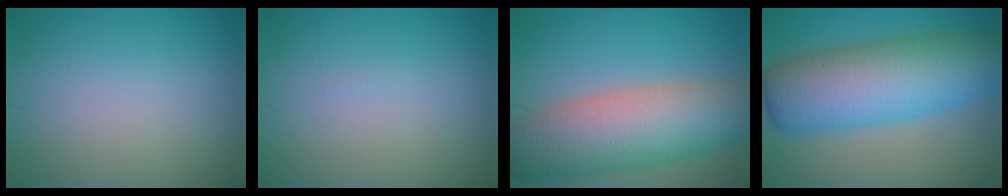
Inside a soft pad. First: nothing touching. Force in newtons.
{"total": 0.0}
{"total": 10.2, "press": 10.2, "slide": 0.6}
{"total": 11.8, "press": 11.8, "slide": 0.0}